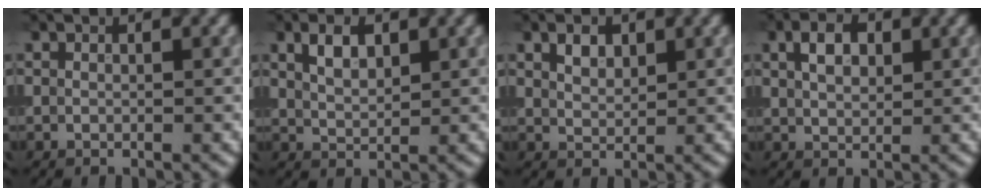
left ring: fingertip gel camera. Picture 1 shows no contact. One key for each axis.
{"total": 2.9, "fx": 1.4, "fy": 1.5, "fz": 2.0, "tx": -0.040, "ty": 0.004, "tz": 0.028}
{"total": 1.8, "fx": 1.0, "fy": 1.1, "fz": 1.1, "tx": -0.019, "ty": 0.004, "tz": 0.020}
{"total": 3.1, "fx": 1.1, "fy": 2.0, "fz": 2.2, "tx": -0.042, "ty": 0.006, "tz": 0.019}